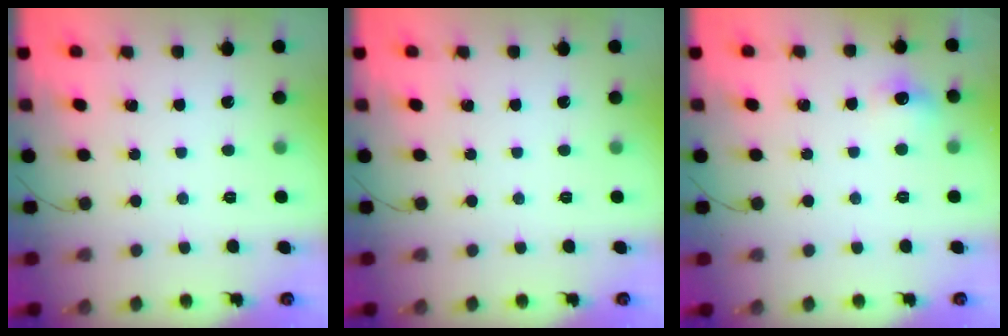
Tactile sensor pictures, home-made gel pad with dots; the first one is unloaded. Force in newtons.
{"total": 0.0}
{"total": 7.1, "press": 7.0, "slide": 1.6}